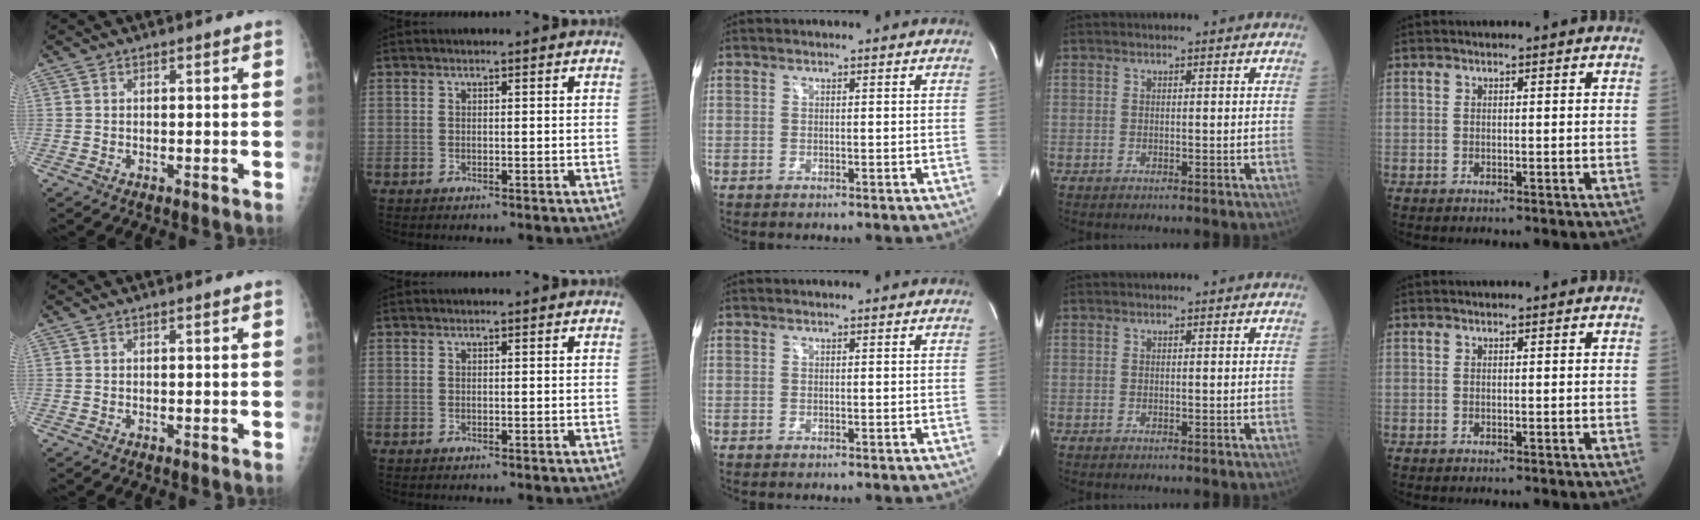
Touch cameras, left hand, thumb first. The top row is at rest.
{}